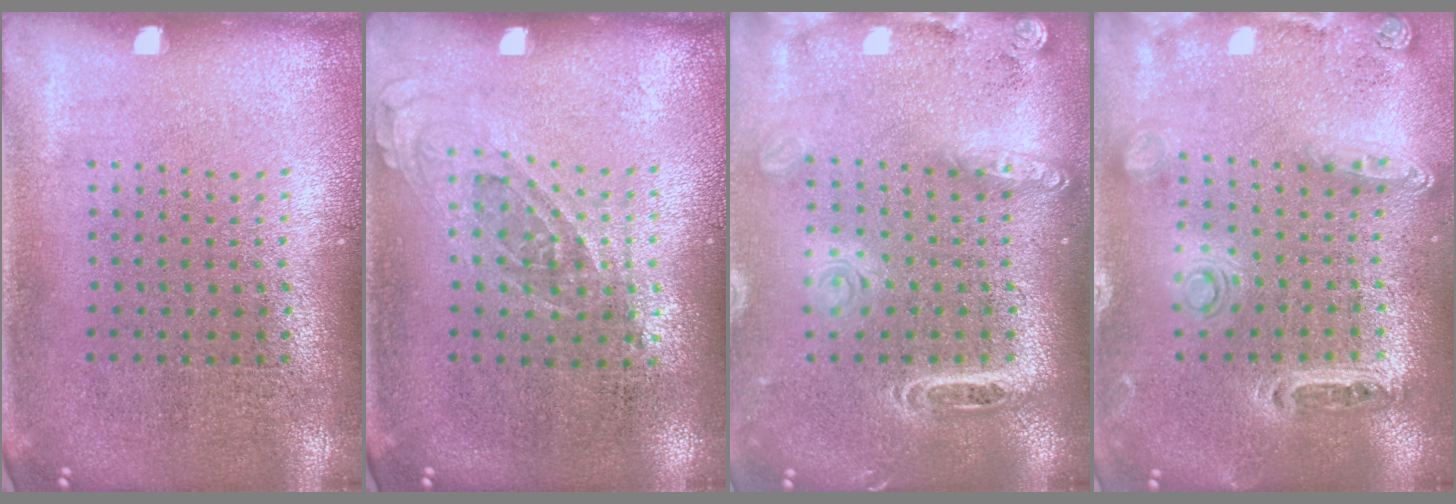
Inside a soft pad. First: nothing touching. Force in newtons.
{"total": 0.7, "press": 0.7, "slide": 0.3}
{"total": 2.1, "press": 1.8, "slide": 1.2}
{"total": 1.4, "press": 1.3, "slide": 0.3}